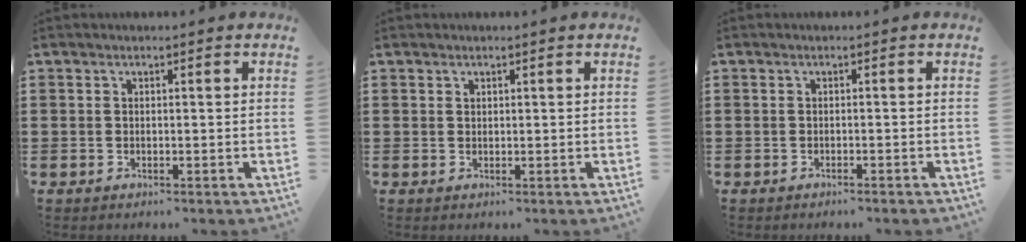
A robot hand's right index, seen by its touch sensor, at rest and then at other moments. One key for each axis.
{"total": 0.6, "fx": 0.4, "fy": 0.4, "fz": 0.1, "tx": -0.002, "ty": 0.002, "tz": 0.008}
{"total": 0.6, "fx": -0.6, "fy": 0.0, "fz": 0.2, "tx": -0.005, "ty": -0.002, "tz": -0.011}